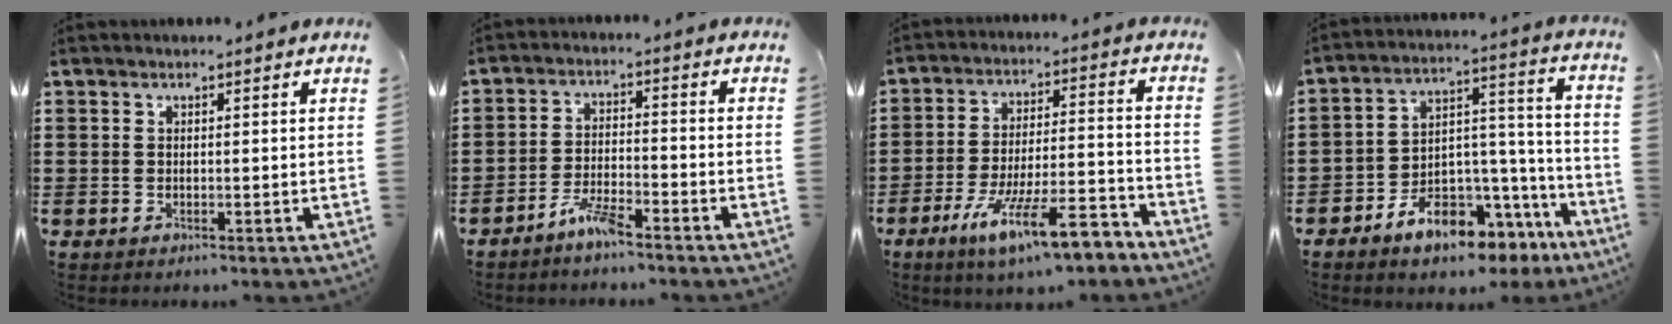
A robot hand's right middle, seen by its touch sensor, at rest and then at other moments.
{"total": 4.3, "force": [-3.6, 0.6, 2.3], "torque": [-0.053, 0.005, -0.072]}
{"total": 11.8, "force": [-8.3, 1.8, 8.3], "torque": [-0.147, 0.015, -0.154]}
{"total": 9.1, "force": [-7.4, 3.7, 3.9], "torque": [-0.058, 0.032, -0.133]}